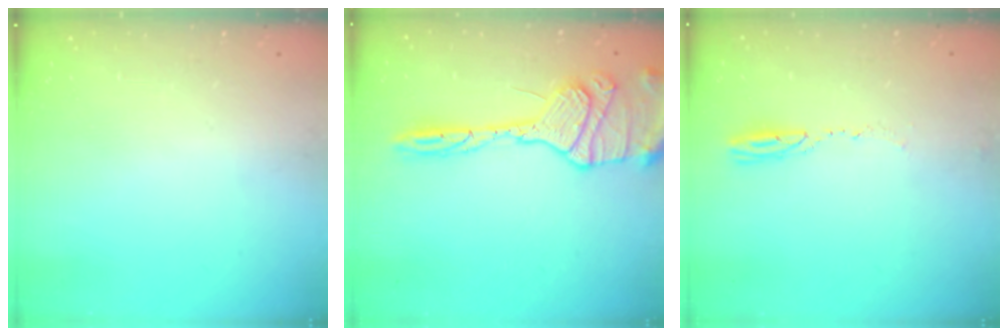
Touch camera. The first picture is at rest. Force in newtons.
{"total": 17.9, "press": 17.7, "slide": 2.5}
{"total": 3.3, "press": 3.2, "slide": 0.8}